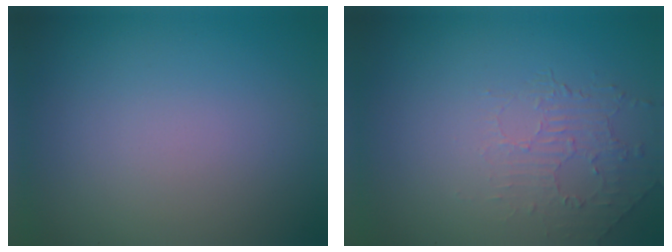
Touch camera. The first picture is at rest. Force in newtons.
{"total": 2.0, "press": 0.6, "slide": 1.9}